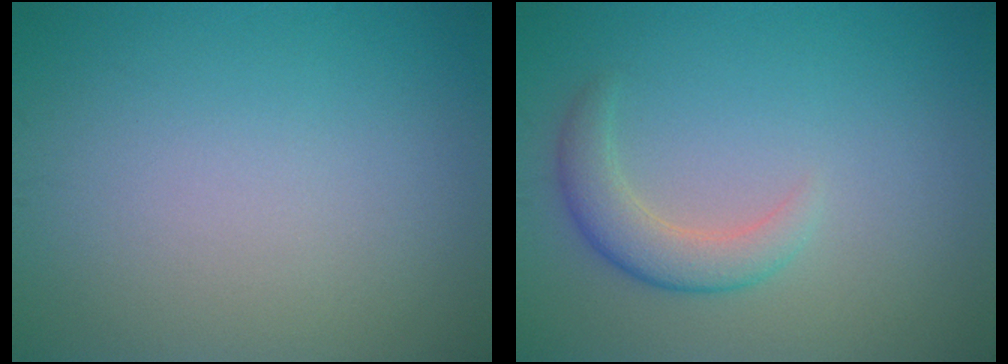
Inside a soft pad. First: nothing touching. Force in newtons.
{"total": 2.9, "press": 2.9, "slide": 0.2}